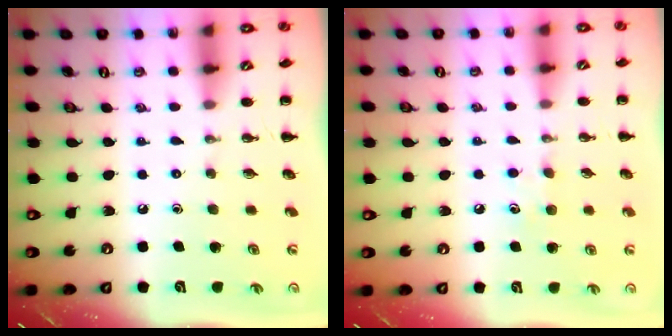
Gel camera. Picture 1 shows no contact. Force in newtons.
{"total": 4.4, "press": 4.2, "slide": 1.2}